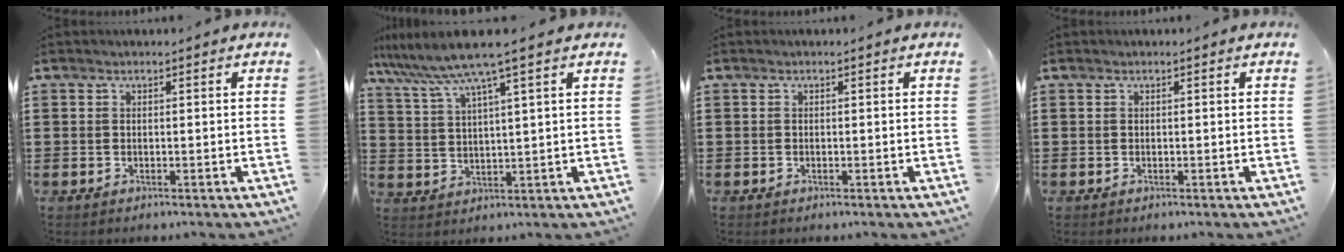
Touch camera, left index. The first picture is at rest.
{"total": 7.0, "force": [5.1, -0.4, 4.8], "torque": [-0.109, -0.021, 0.086]}
{"total": 0.0}
{"total": 0.0}